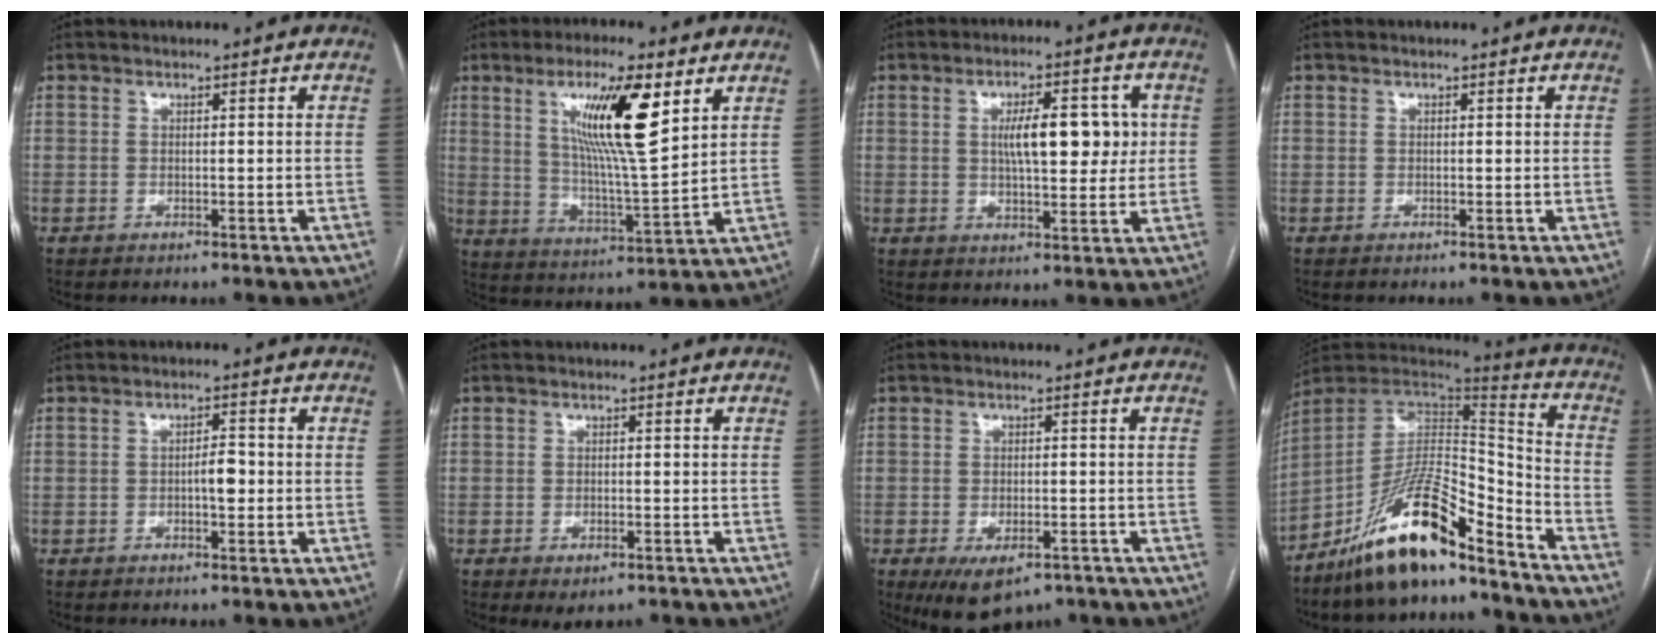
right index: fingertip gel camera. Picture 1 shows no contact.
{"total": 14.1, "force": [6.1, 1.6, 12.6], "torque": [-0.231, -0.005, 0.108]}
{"total": 9.1, "force": [1.6, 3.2, 8.4], "torque": [-0.124, 0.016, 0.026]}
{"total": 0.0}
{"total": 2.9, "force": [-0.6, 0.9, 2.7], "torque": [-0.042, 0.005, -0.009]}
{"total": 3.1, "force": [-1.8, 1.5, 2.1], "torque": [-0.029, -0.004, -0.016]}
{"total": 7.8, "force": [-4.8, 3.8, 4.8], "torque": [-0.075, -0.008, -0.067]}
{"total": 16.5, "force": [-12.7, 3.3, 10.1], "torque": [-0.169, 0.021, -0.224]}